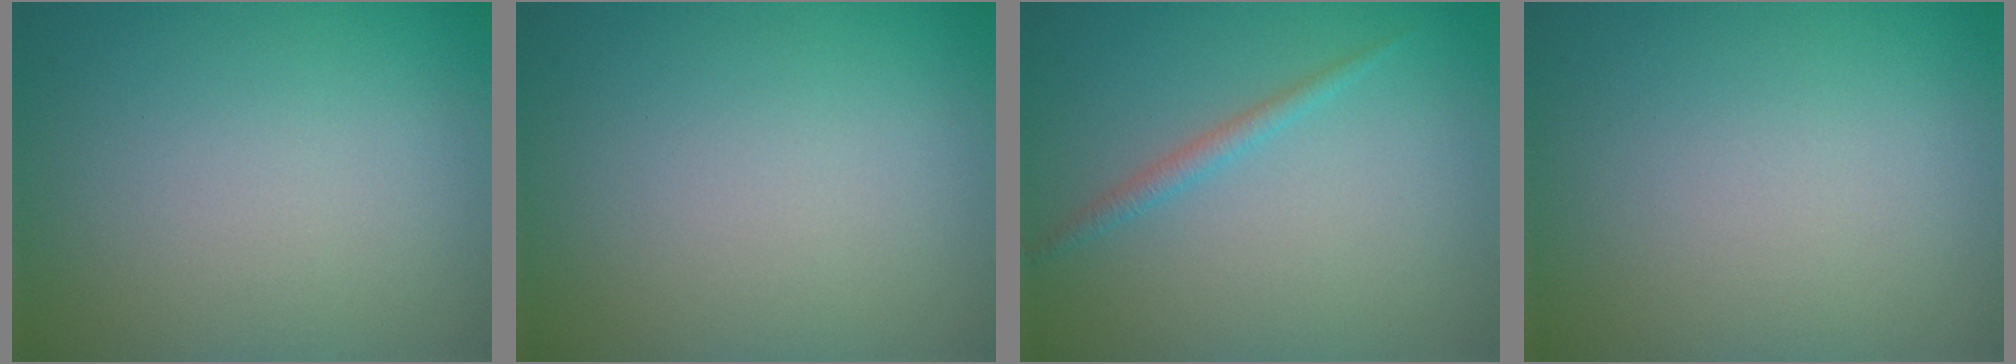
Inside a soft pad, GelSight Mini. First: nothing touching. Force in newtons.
{"total": 0.0}
{"total": 1.2, "press": 1.2, "slide": 0.1}
{"total": 0.0}